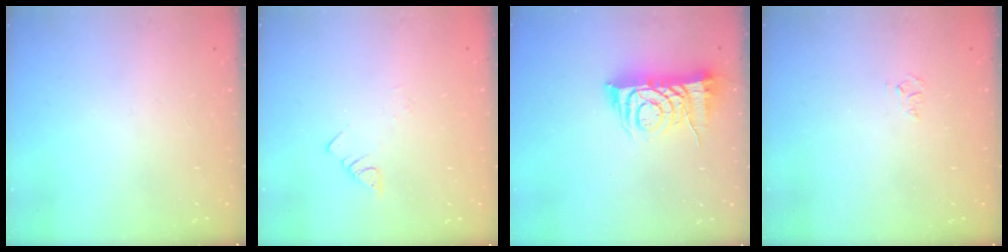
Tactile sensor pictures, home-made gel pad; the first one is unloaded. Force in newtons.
{"total": 2.6, "press": 2.6, "slide": 0.3}
{"total": 8.5, "press": 8.5, "slide": 0.9}
{"total": 4.3, "press": 4.3, "slide": 0.6}